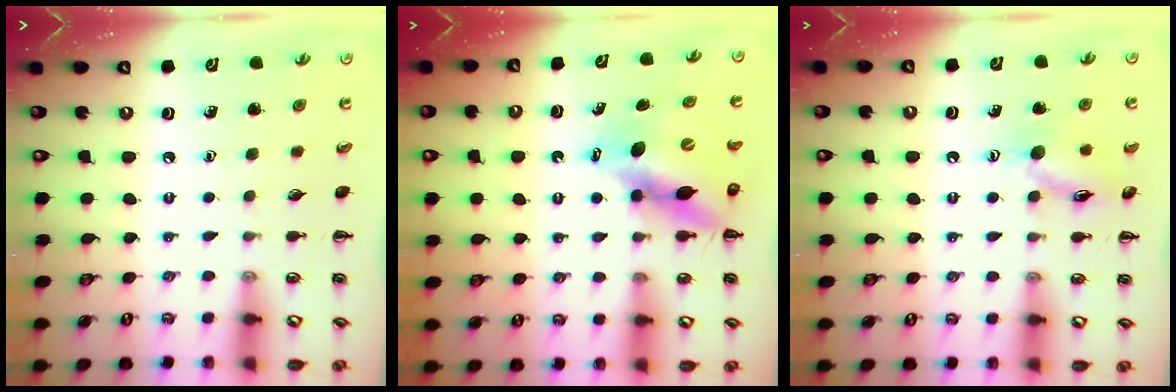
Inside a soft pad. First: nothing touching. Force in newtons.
{"total": 11.1, "press": 10.7, "slide": 3.0}
{"total": 11.2, "press": 11.1, "slide": 0.7}